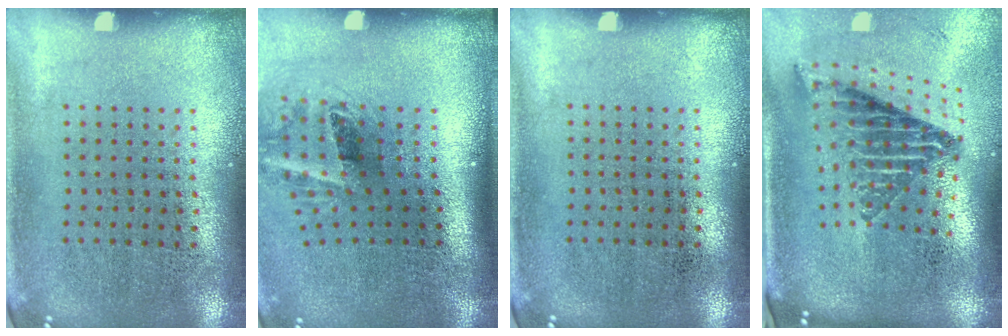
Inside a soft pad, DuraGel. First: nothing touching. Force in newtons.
{"total": 2.2, "press": 1.3, "slide": 1.7}
{"total": 0.0}
{"total": 2.2, "press": 1.5, "slide": 1.6}